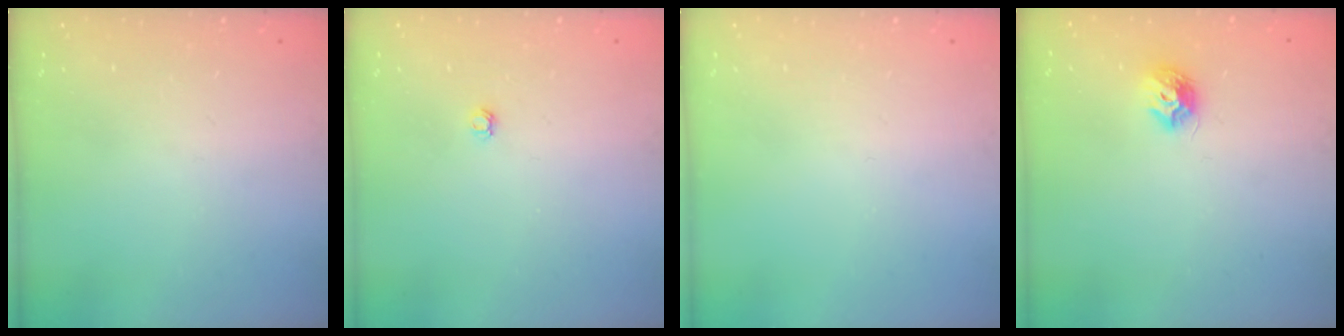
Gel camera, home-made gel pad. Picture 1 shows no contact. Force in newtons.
{"total": 3.0, "press": 3.0, "slide": 0.4}
{"total": 0.0}
{"total": 8.0, "press": 8.0, "slide": 0.5}